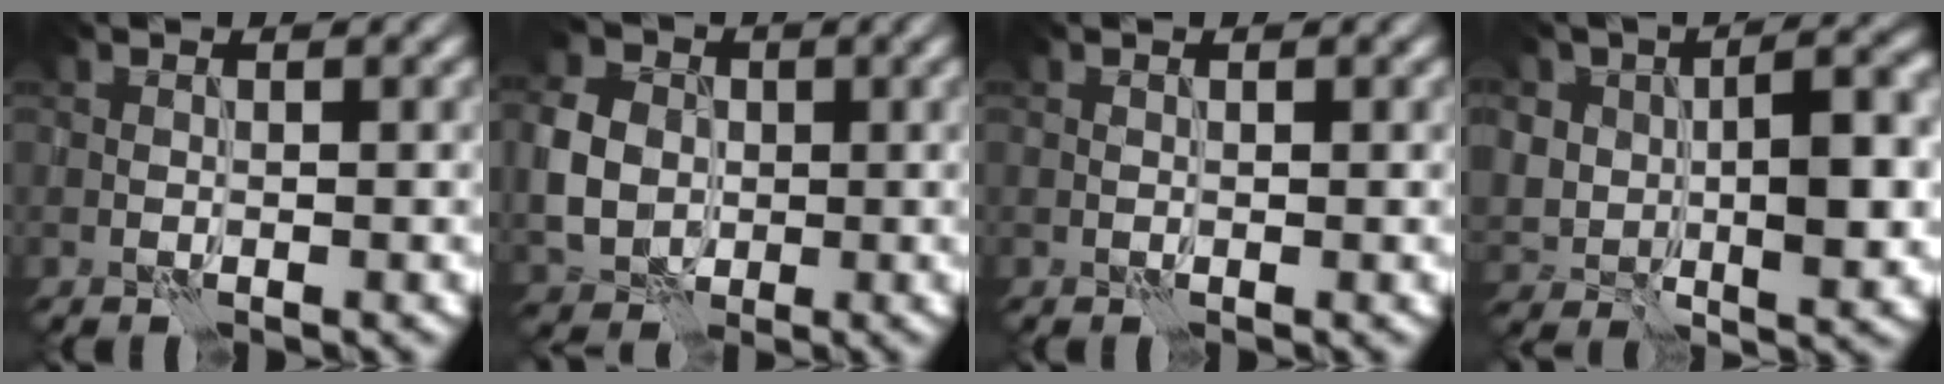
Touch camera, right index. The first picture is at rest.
{"total": 5.8, "force": [-0.1, 4.9, 3.0], "torque": [-0.074, 0.006, -0.008]}
{"total": 0.0}
{"total": 8.7, "force": [0.5, 5.4, 6.8], "torque": [-0.116, -0.001, 0.010]}